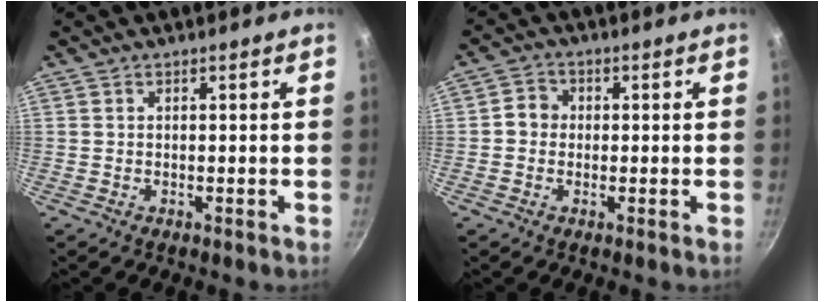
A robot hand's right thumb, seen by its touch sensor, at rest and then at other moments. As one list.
[{"total": 3.6, "force": [-0.2, 3.2, 1.5], "torque": [-0.010, 0.011, -0.011]}]